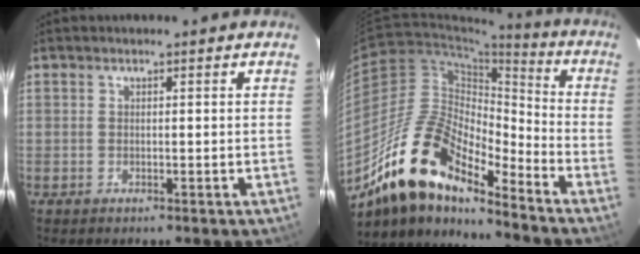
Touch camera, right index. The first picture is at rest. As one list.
[{"total": 18.3, "force": [-13.9, 5.8, 10.4], "torque": [-0.182, -0.002, -0.271]}]